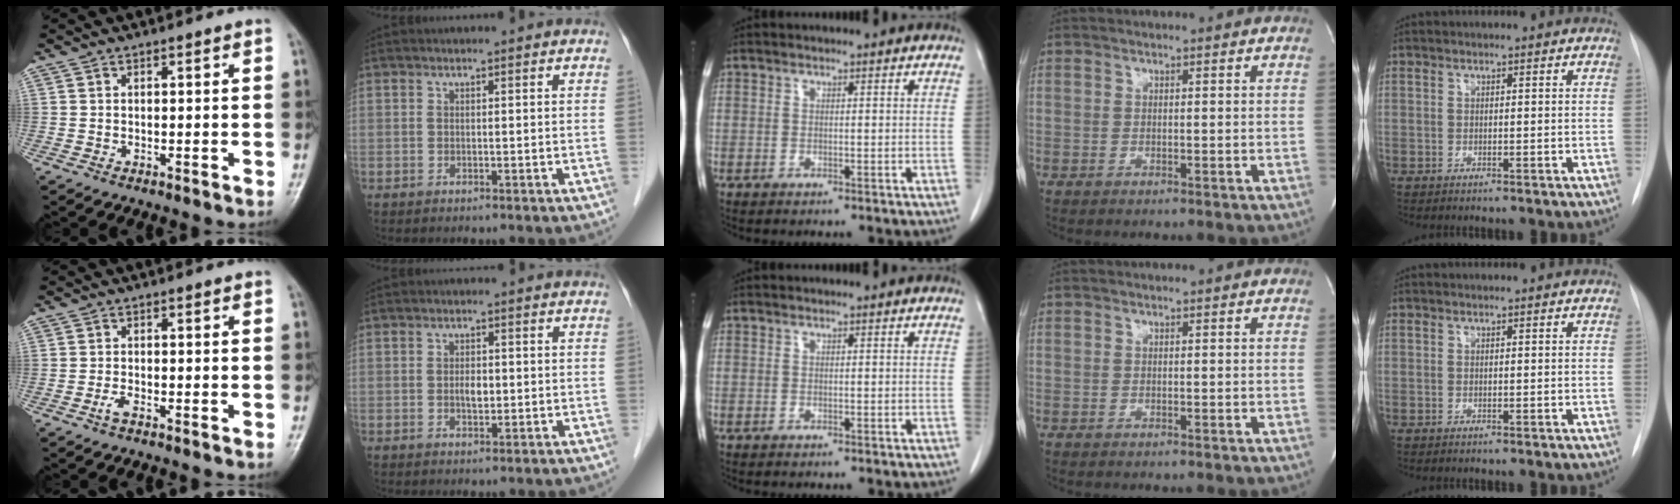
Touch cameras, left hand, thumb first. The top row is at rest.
{"thumb": {"total": 1.4, "force": [-1.0, 0.4, 0.9], "torque": [-0.029, 0.002, -0.022]}, "index": {"total": 2.2, "force": [-0.4, 1.2, 1.8], "torque": [-0.033, -0.002, -0.006]}}